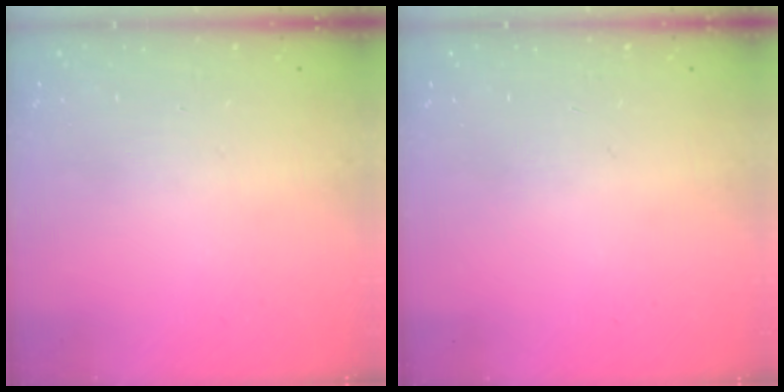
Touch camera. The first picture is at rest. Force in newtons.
{"total": 0.0}